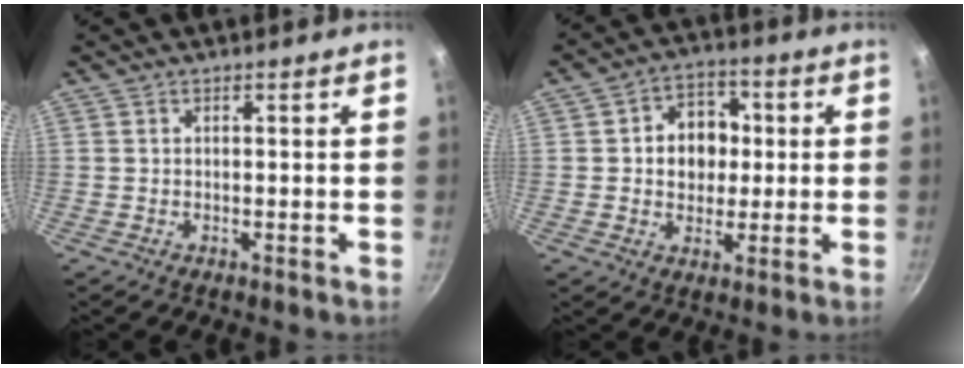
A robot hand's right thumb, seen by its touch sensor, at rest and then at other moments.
{"total": 9.9, "force": [1.1, 8.1, 5.7], "torque": [-0.041, 0.009, 0.008]}